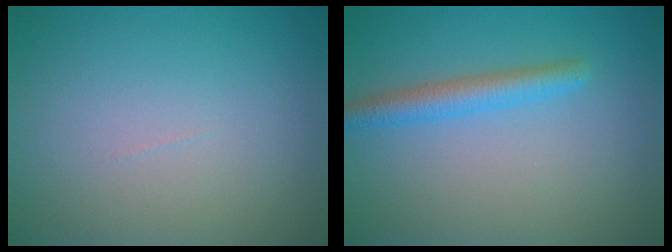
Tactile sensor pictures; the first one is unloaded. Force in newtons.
{"total": 2.7, "press": 2.7, "slide": 0.1}